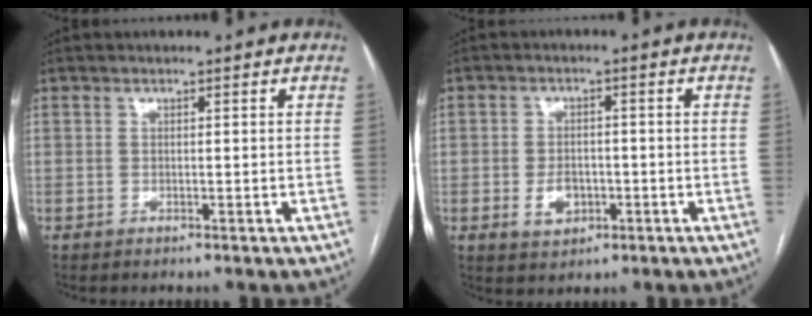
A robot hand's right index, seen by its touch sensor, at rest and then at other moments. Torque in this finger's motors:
{"motor_torque": [0.20, 0.12, -0.07, -0.04]}